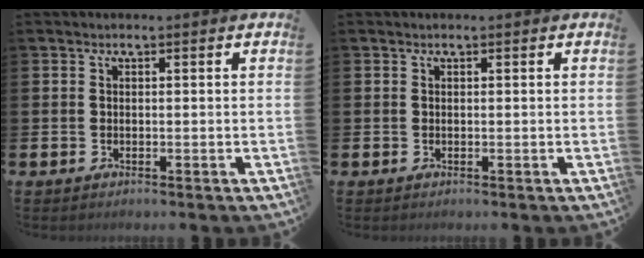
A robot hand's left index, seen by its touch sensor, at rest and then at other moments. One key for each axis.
{"total": 0.0}